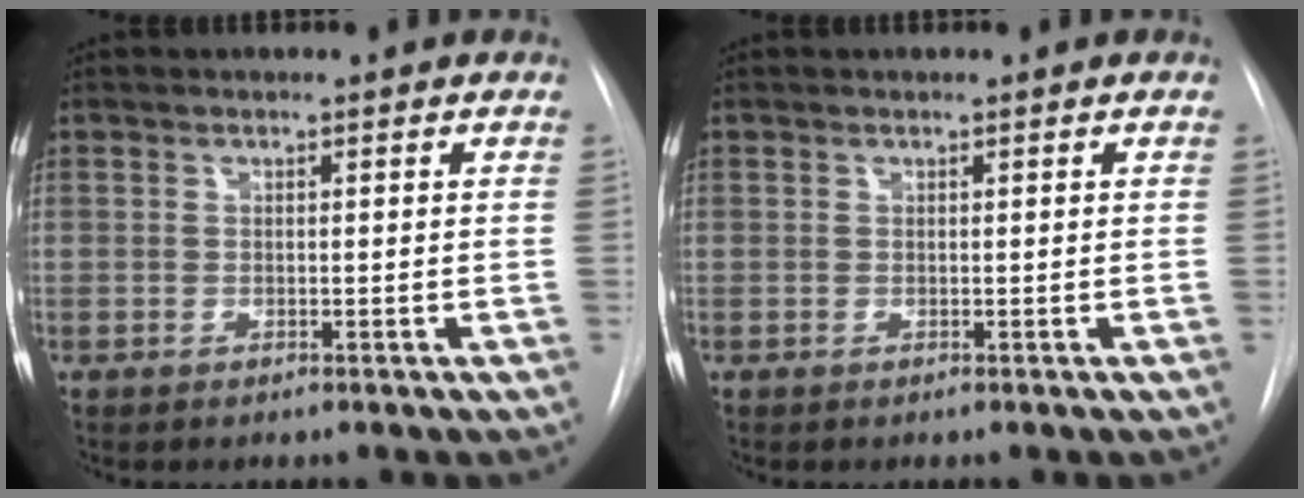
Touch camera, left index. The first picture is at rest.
{"total": 0.0}